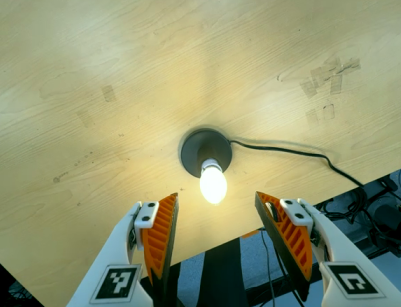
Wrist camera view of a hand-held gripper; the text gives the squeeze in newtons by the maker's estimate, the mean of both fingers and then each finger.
{"total": 0.0}